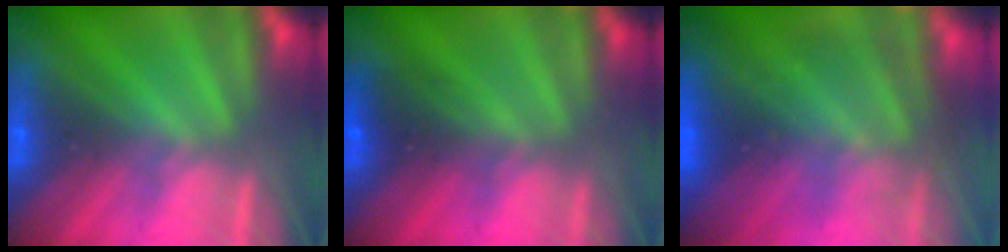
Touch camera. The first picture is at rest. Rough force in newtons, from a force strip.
{"total": 2.8}
{"total": 8.2}